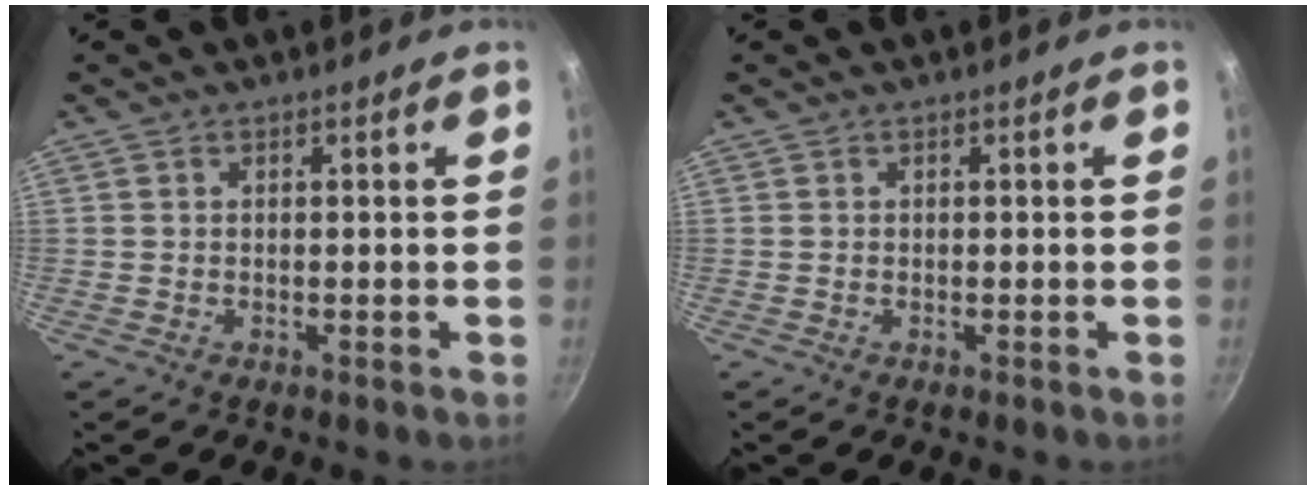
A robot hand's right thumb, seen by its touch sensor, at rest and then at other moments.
{"total": 0.0}